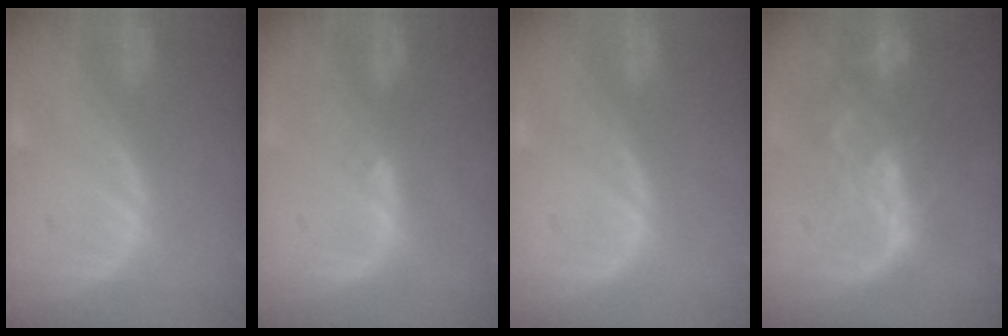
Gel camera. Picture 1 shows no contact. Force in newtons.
{"total": 0.9, "press": 0.9, "slide": 0.3}
{"total": 0.0}
{"total": 8.8, "press": 7.5, "slide": 4.7}